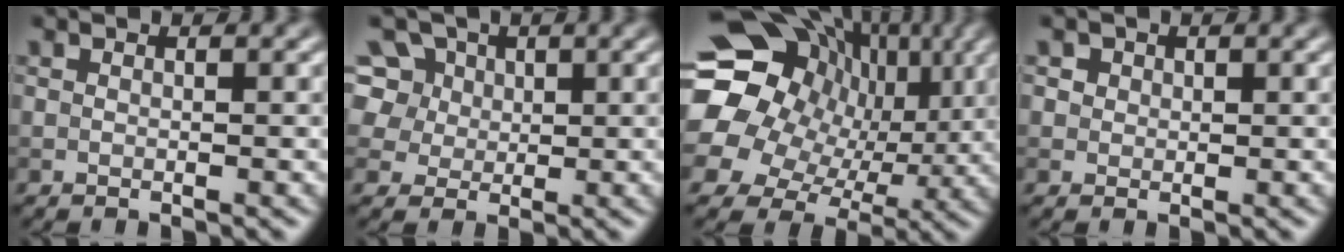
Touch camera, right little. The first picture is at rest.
{"total": 10.7, "force": [5.1, 8.2, 4.7], "torque": [-0.118, 0.032, 0.072]}
{"total": 19.8, "force": [4.7, 16.7, 9.4], "torque": [-0.199, 0.031, 0.055]}
{"total": 2.2, "force": [1.1, 1.7, 0.8], "torque": [-0.015, 0.001, 0.018]}